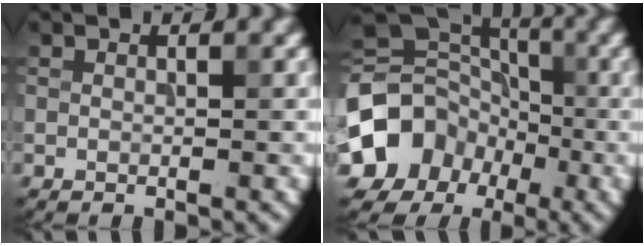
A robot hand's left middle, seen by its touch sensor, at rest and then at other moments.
{"total": 10.0, "force": [-3.9, 8.3, 4.1], "torque": [-0.076, 0.008, -0.082]}